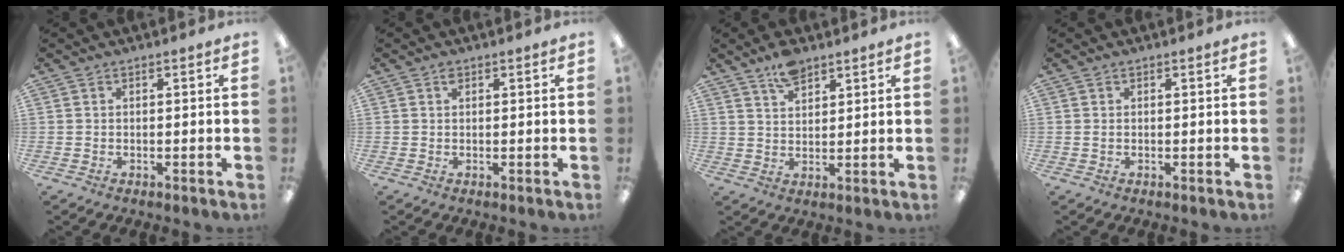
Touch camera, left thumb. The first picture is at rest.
{"total": 1.0, "force": [0.6, 0.6, 0.7], "torque": [-0.015, 0.003, 0.010]}
{"total": 5.9, "force": [4.6, 2.5, 2.8], "torque": [-0.049, -0.019, 0.083]}
{"total": 0.6, "force": [0.2, 0.3, 0.5], "torque": [-0.011, 0.002, 0.003]}